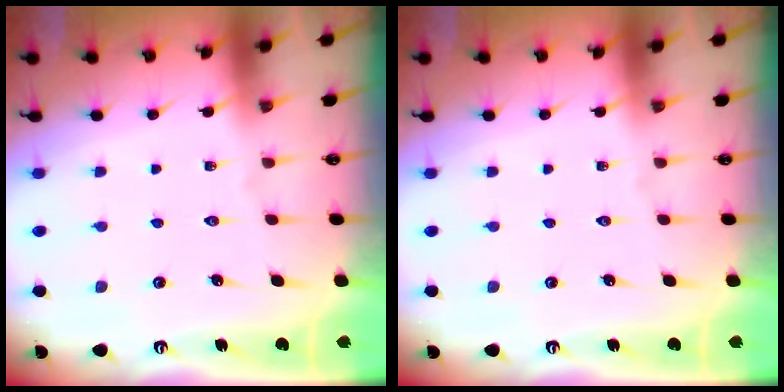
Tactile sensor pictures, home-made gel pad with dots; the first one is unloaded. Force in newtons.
{"total": 0.0}